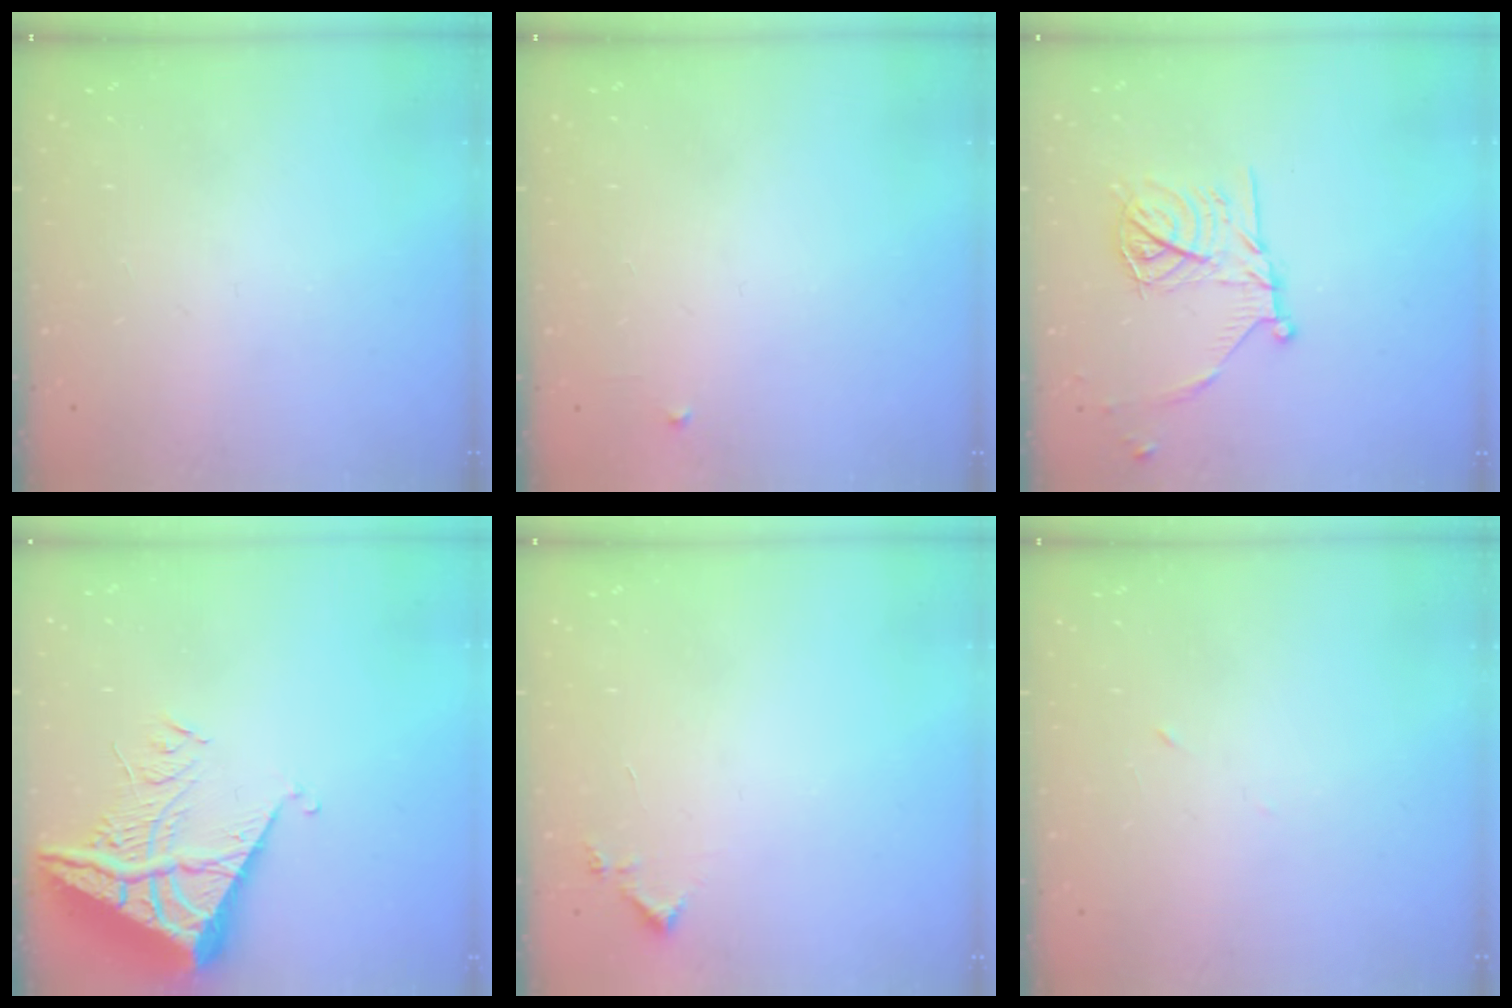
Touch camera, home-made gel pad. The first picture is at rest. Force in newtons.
{"total": 2.4, "press": 2.3, "slide": 0.4}
{"total": 16.4, "press": 16.4, "slide": 0.9}
{"total": 8.8, "press": 8.7, "slide": 0.8}
{"total": 4.9, "press": 4.8, "slide": 0.5}
{"total": 2.7, "press": 2.5, "slide": 1.0}